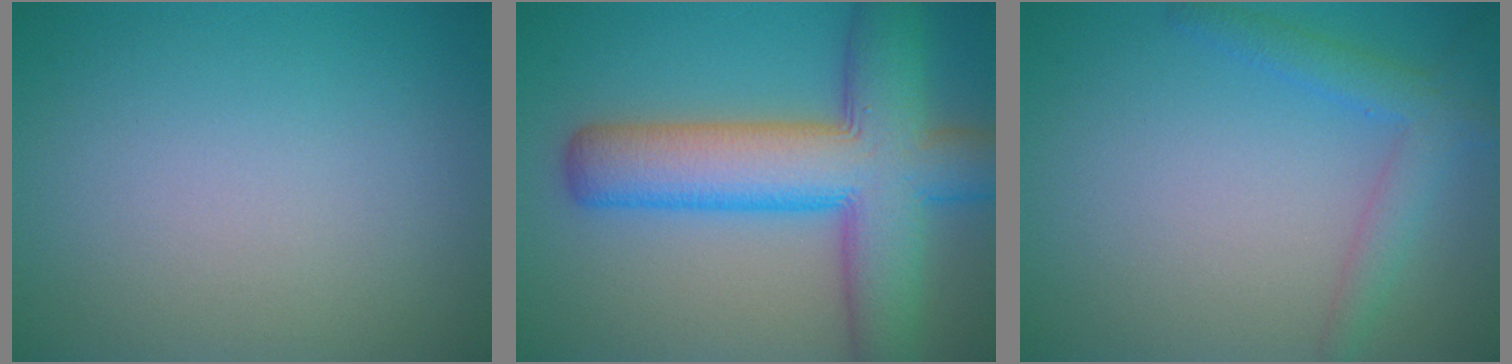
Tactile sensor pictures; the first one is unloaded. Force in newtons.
{"total": 11.1, "press": 11.1, "slide": 0.4}
{"total": 2.9, "press": 2.9, "slide": 0.1}